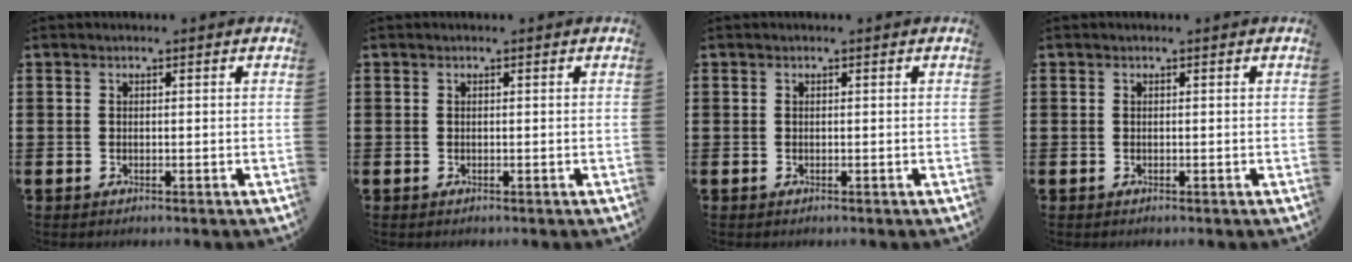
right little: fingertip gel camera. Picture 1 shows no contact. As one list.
[{"total": 0.0}, {"total": 0.0}, {"total": 0.0}]